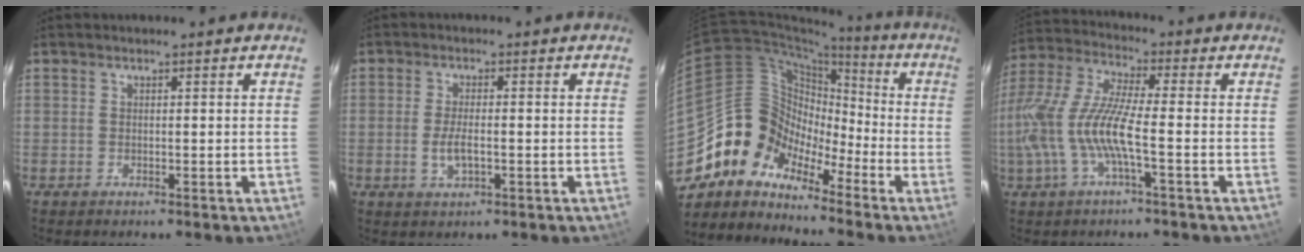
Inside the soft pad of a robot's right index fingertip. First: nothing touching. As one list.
[{"total": 3.9, "force": [-1.1, 1.4, 3.5], "torque": [-0.070, -0.006, -0.018]}, {"total": 10.4, "force": [-7.5, 7.0, 1.6], "torque": [-0.032, 0.042, -0.169]}, {"total": 14.1, "force": [-3.5, 2.2, 13.5], "torque": [-0.275, -0.007, -0.066]}]